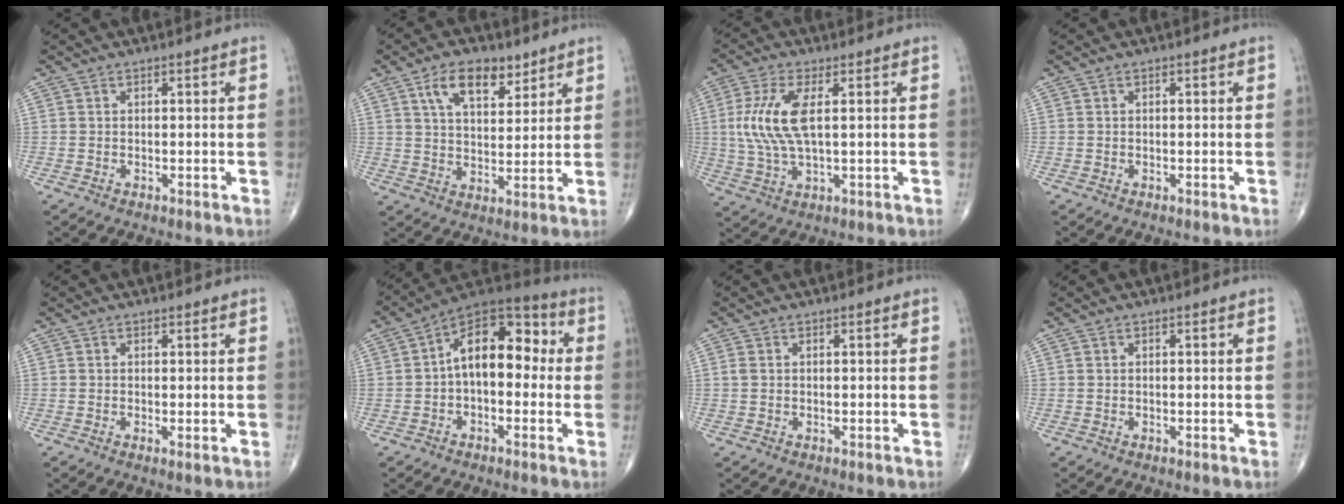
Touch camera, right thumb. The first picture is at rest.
{"total": 9.8, "force": [5.6, 5.0, 6.3], "torque": [-0.087, -0.026, 0.099]}
{"total": 10.2, "force": [1.6, 3.7, 9.3], "torque": [-0.223, -0.001, 0.035]}
{"total": 0.0}
{"total": 0.6, "force": [0.1, 0.2, 0.6], "torque": [-0.015, -0.004, 0.000]}
{"total": 13.9, "force": [0.4, 8.3, 11.2], "torque": [-0.137, 0.046, -0.011]}
{"total": 0.8, "force": [0.0, 0.6, 0.6], "torque": [-0.014, 0.003, 0.003]}
{"total": 0.0}